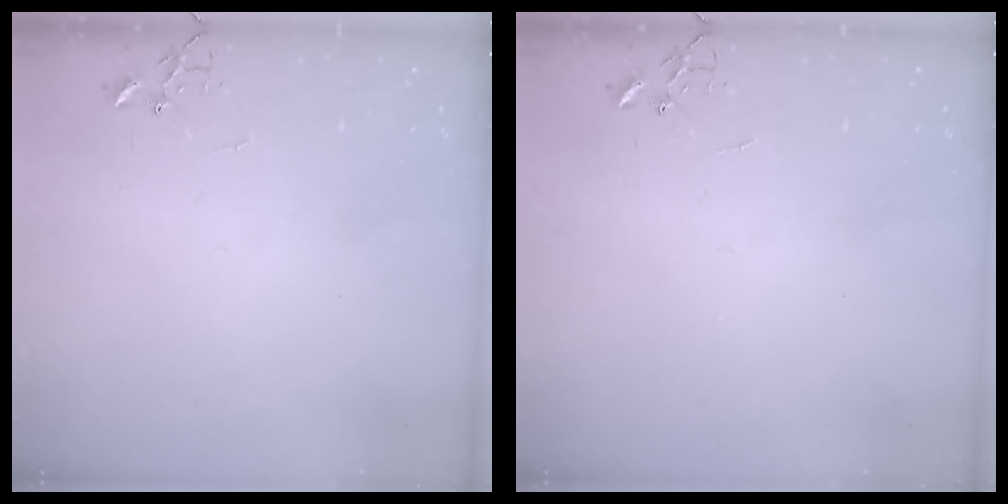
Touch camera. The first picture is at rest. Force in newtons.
{"total": 0.0}